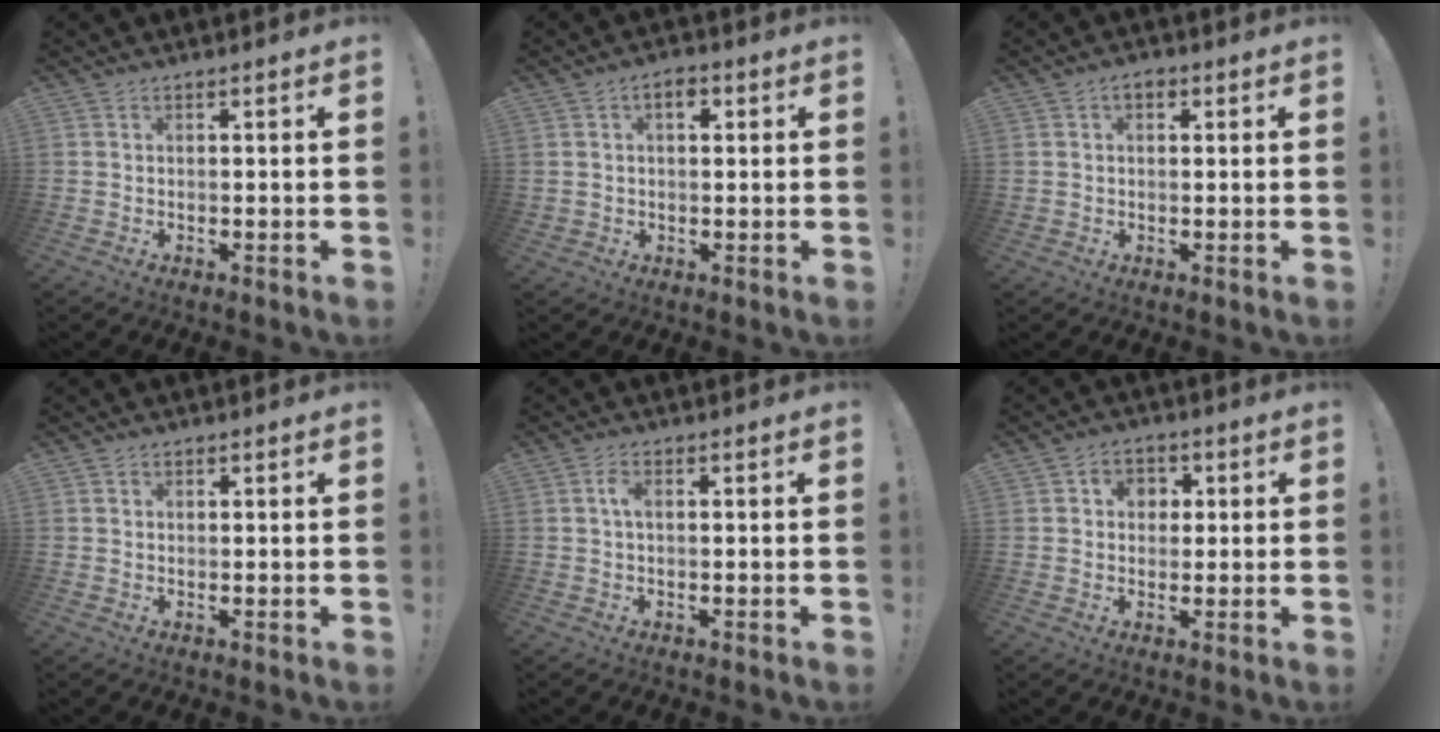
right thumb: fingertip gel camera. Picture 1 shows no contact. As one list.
[{"total": 4.7, "force": [1.4, 3.7, 2.5], "torque": [-0.022, -0.004, 0.022]}, {"total": 3.2, "force": [1.1, 2.6, 1.5], "torque": [-0.015, -0.002, 0.019]}, {"total": 0.6, "force": [0.3, 0.5, 0.0], "torque": [0.002, 0.000, 0.006]}, {"total": 2.7, "force": [0.3, 1.3, 2.4], "torque": [-0.038, 0.004, 0.003]}, {"total": 5.1, "force": [0.9, 4.7, 1.8], "torque": [-0.022, 0.002, 0.016]}]